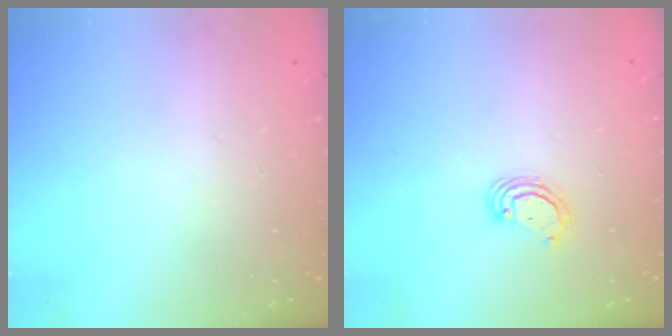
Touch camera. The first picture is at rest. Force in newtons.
{"total": 3.5, "press": 3.5, "slide": 0.1}